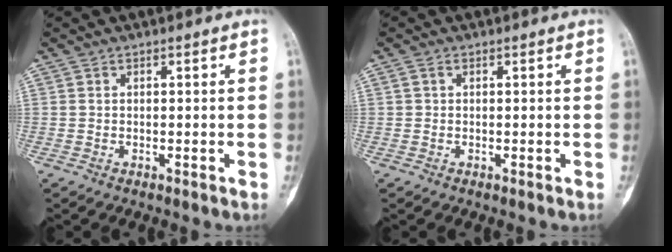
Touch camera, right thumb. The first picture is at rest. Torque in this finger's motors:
{"motor_torque": [-0.05, 0.24, 0.16, 0.01, 0.10]}